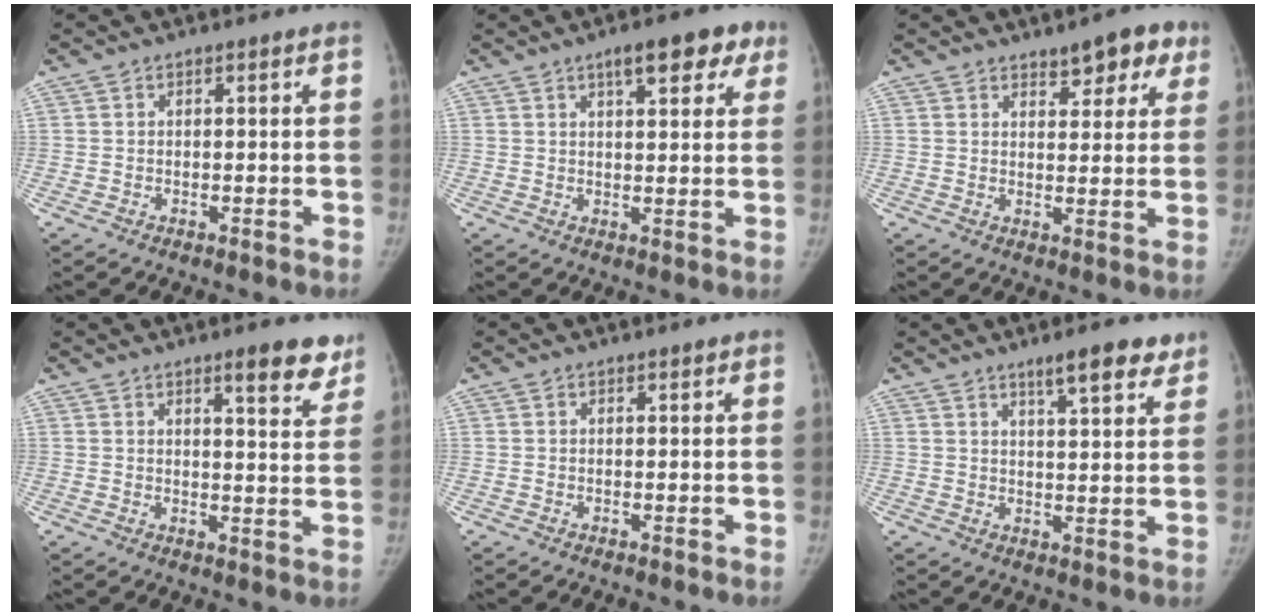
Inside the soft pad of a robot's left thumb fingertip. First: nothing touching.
{"total": 8.9, "force": [5.1, 3.5, 6.4], "torque": [-0.056, -0.011, 0.065]}
{"total": 7.1, "force": [4.6, 3.4, 4.2], "torque": [-0.016, -0.020, 0.058]}
{"total": 8.0, "force": [5.7, 2.0, 5.2], "torque": [-0.040, -0.035, 0.073]}
{"total": 0.6, "force": [0.5, 0.2, 0.2], "torque": [-0.004, -0.003, 0.007]}
{"total": 8.1, "force": [5.8, 1.9, 5.4], "torque": [-0.057, -0.030, 0.083]}